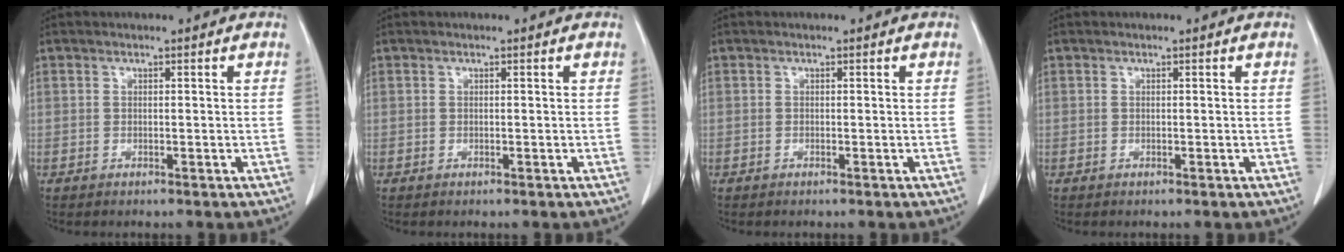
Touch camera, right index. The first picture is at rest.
{"total": 0.0}
{"total": 0.0}
{"total": 0.0}